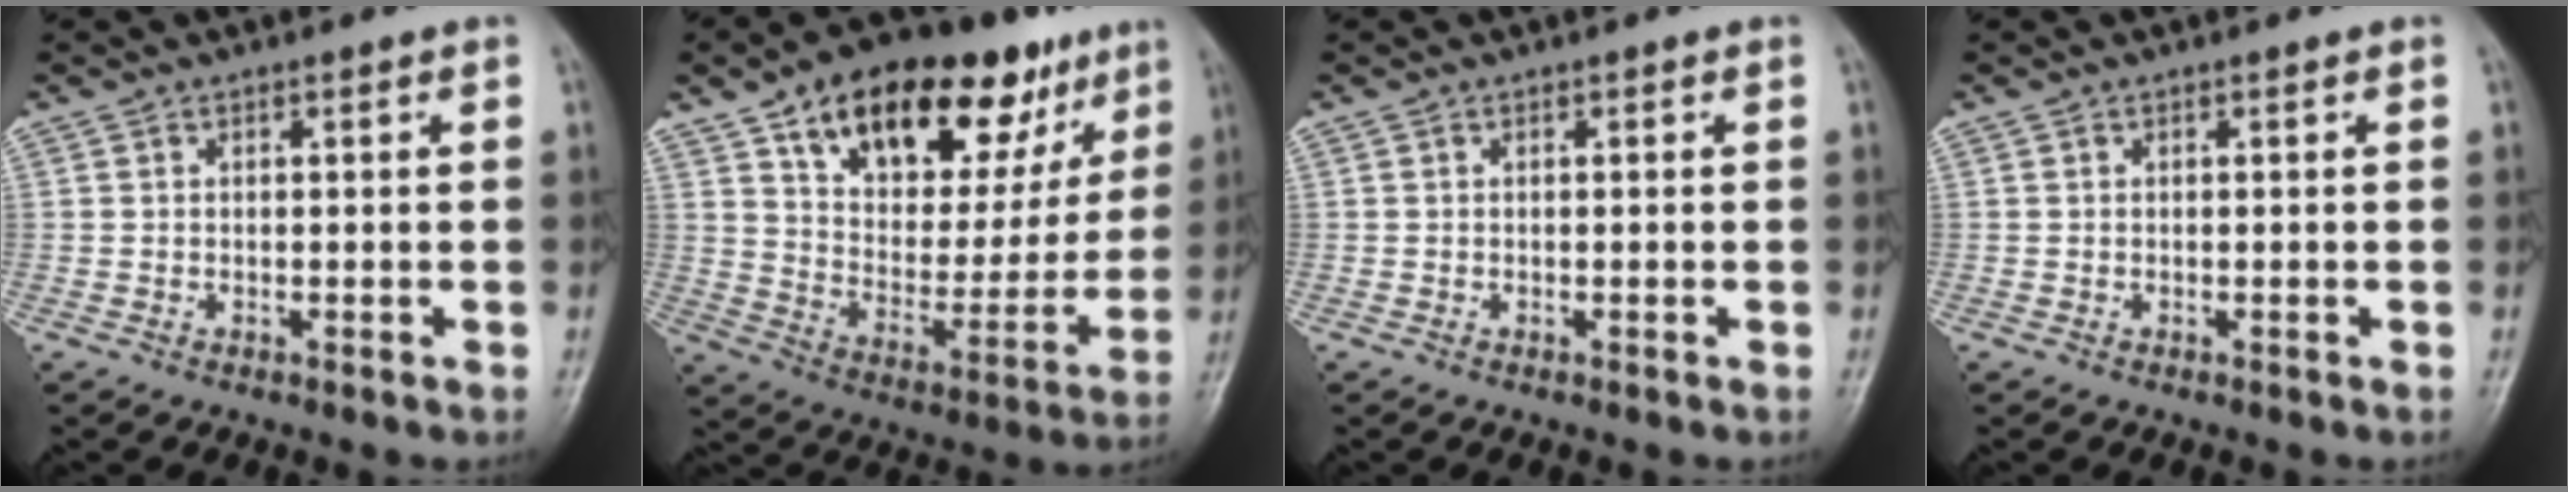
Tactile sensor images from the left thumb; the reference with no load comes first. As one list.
[{"total": 26.7, "force": [14.8, 13.6, 17.6], "torque": [-0.224, -0.019, 0.238]}, {"total": 0.0}, {"total": 0.0}]